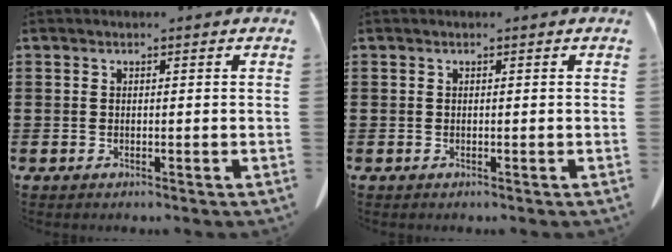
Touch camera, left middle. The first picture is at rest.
{"total": 0.0}